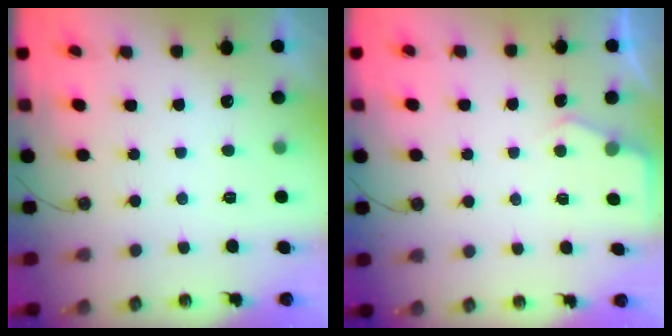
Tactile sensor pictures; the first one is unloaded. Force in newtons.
{"total": 4.1, "press": 4.1, "slide": 0.6}